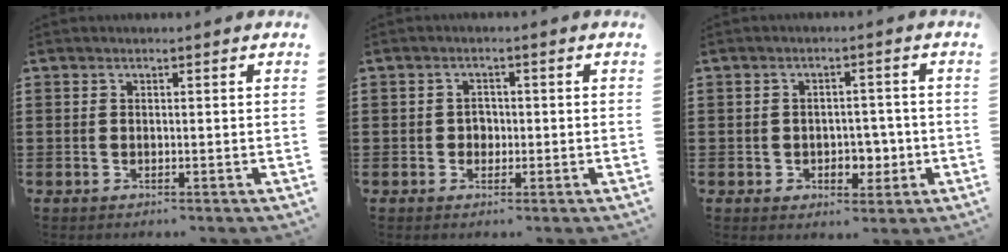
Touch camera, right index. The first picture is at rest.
{"total": 1.7, "force": [-0.3, 1.5, 0.7], "torque": [-0.017, 0.005, -0.009]}
{"total": 3.8, "force": [-0.9, 3.1, 1.9], "torque": [-0.037, 0.004, -0.020]}